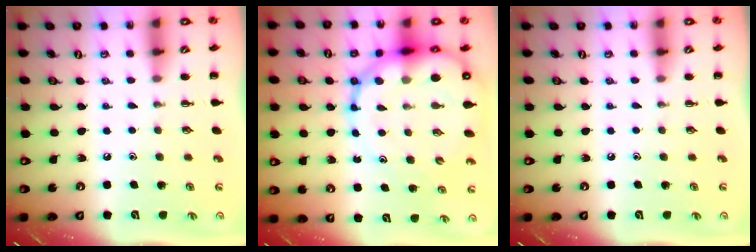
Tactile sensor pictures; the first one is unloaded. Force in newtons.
{"total": 20.8, "press": 20.1, "slide": 5.4}
{"total": 0.0}